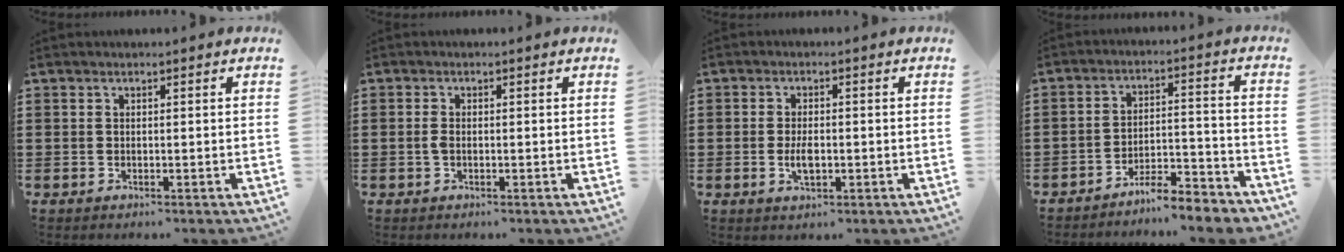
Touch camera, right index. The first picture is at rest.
{"total": 1.4, "force": [-0.3, 0.6, 1.2], "torque": [-0.030, -0.003, -0.009]}
{"total": 3.3, "force": [-0.6, 1.3, 3.0], "torque": [-0.063, -0.005, -0.011]}
{"total": 5.9, "force": [-5.7, 0.2, 1.5], "torque": [-0.024, 0.008, -0.111]}